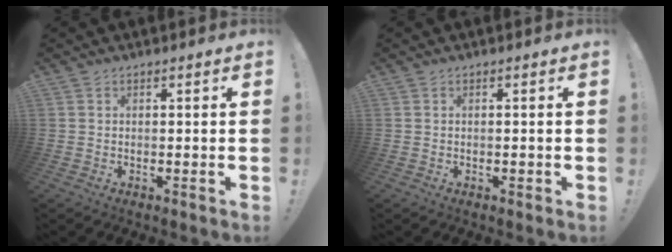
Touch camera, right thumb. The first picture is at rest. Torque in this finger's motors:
{"motor_torque": [-0.06, 0.07, 0.24, -0.33, 0.00]}